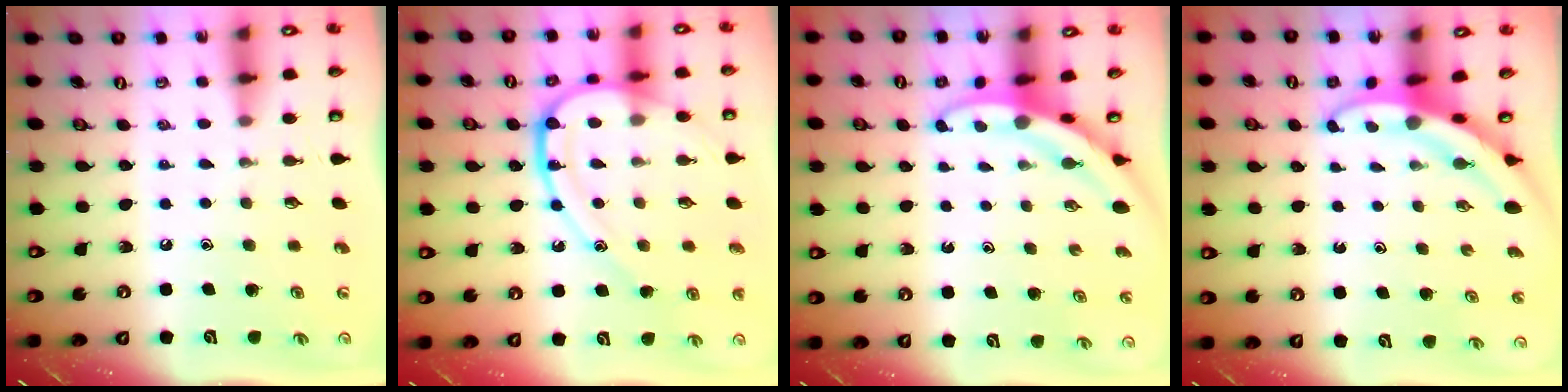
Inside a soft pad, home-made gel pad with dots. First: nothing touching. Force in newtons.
{"total": 15.3, "press": 15.2, "slide": 1.6}
{"total": 3.3, "press": 3.3, "slide": 0.2}
{"total": 3.0, "press": 3.0, "slide": 0.3}